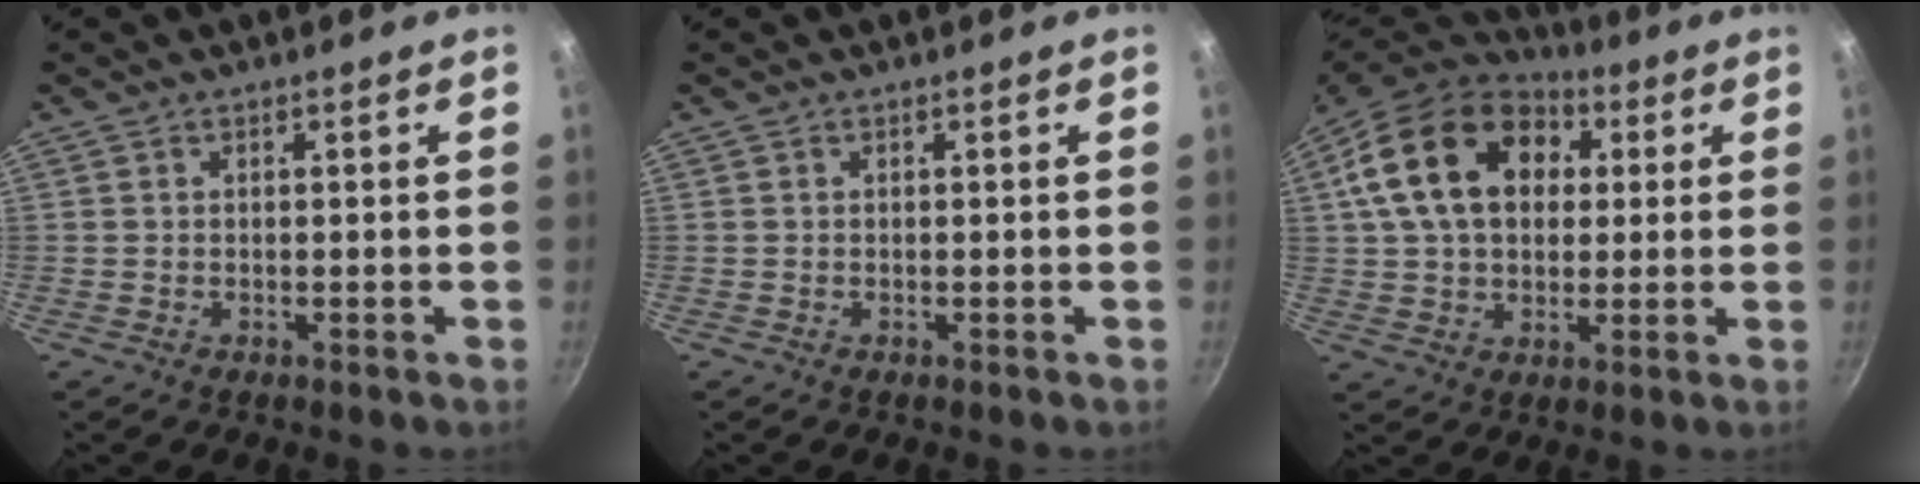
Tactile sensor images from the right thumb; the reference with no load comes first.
{"total": 0.0}
{"total": 20.7, "force": [5.7, 14.6, 13.6], "torque": [-0.219, 0.016, 0.087]}